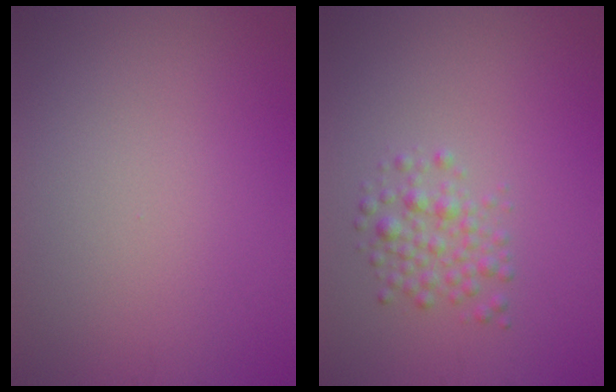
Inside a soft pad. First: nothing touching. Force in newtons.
{"total": 2.3, "press": 2.3, "slide": 0.1}